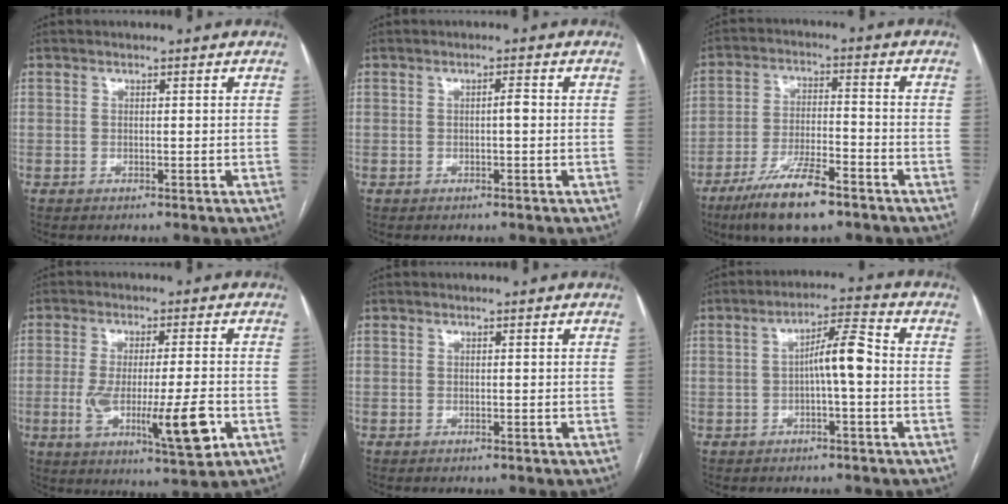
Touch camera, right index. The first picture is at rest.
{"total": 1.2, "force": [-0.2, 0.1, 1.2], "torque": [-0.018, 0.002, -0.002]}
{"total": 11.3, "force": [-7.6, 2.3, 8.1], "torque": [-0.153, -0.016, -0.133]}
{"total": 12.9, "force": [-3.5, 1.6, 12.3], "torque": [-0.210, -0.022, -0.051]}
{"total": 0.0}
{"total": 6.1, "force": [-0.6, 0.6, 6.1], "torque": [-0.100, 0.019, -0.009]}